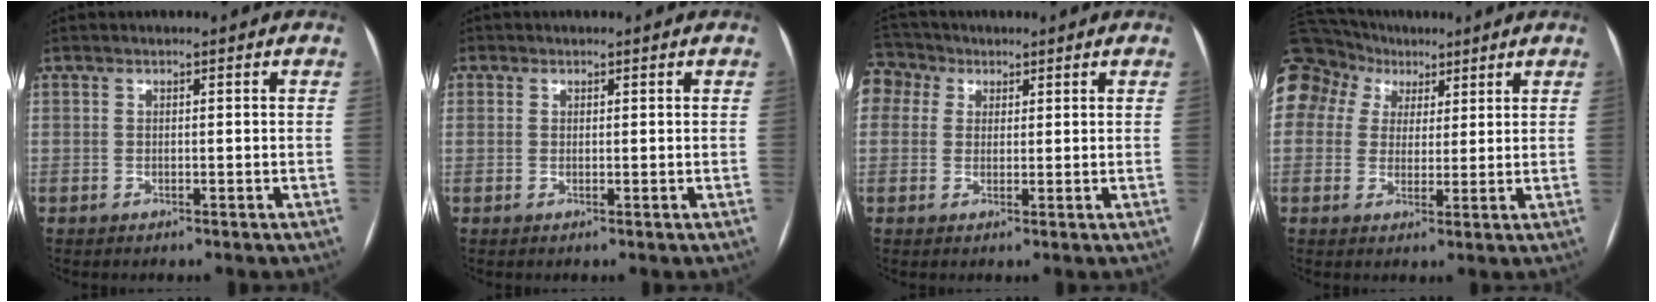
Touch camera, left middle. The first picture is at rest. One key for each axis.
{"total": 1.1, "fx": 0.4, "fy": 1.0, "fz": 0.1, "tx": 0.007, "ty": 0.000, "tz": 0.002}
{"total": 5.6, "fx": 2.7, "fy": 4.9, "fz": 1.0, "tx": -0.030, "ty": 0.030, "tz": 0.054}
{"total": 18.1, "fx": 9.2, "fy": 14.4, "fz": 6.0, "tx": -0.195, "ty": 0.090, "tz": 0.179}